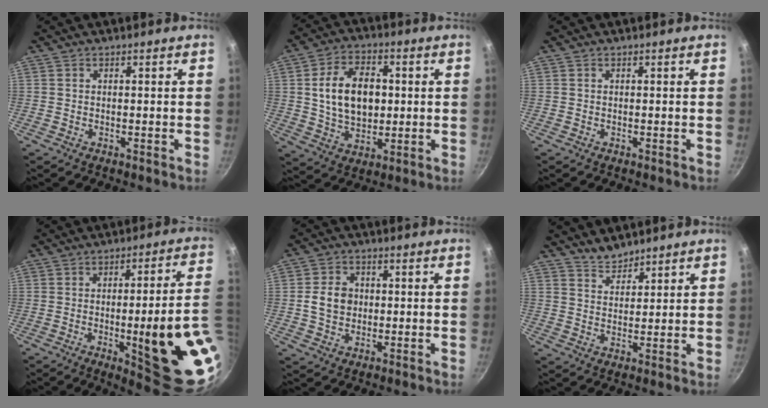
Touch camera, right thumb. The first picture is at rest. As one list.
[{"total": 13.6, "force": [1.5, 9.1, 10.0], "torque": [-0.145, 0.004, 0.027]}, {"total": 0.0}, {"total": 22.2, "force": [-4.2, 4.6, 21.2], "torque": [-0.247, 0.002, -0.043]}, {"total": 6.2, "force": [0.1, 5.1, 3.6], "torque": [-0.045, 0.009, -0.004]}, {"total": 4.4, "force": [4.1, 1.4, 0.7], "torque": [-0.003, -0.024, 0.075]}]